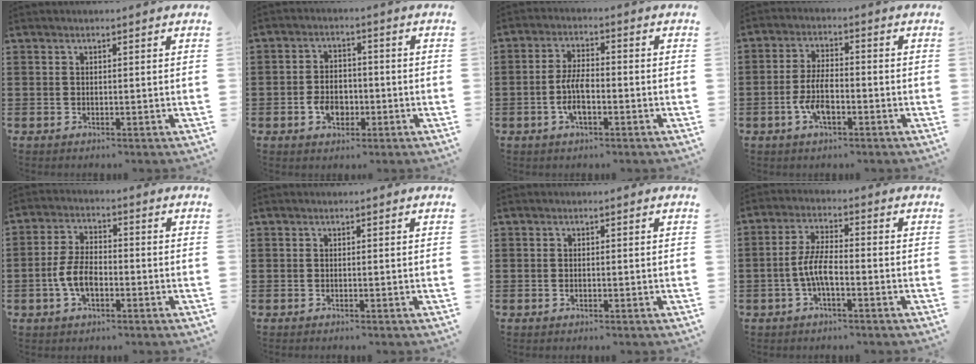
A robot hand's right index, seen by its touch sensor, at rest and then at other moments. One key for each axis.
{"total": 4.7, "fx": -1.6, "fy": 3.2, "fz": 3.0, "tx": -0.065, "ty": 0.006, "tz": -0.030}
{"total": 6.0, "fx": -1.7, "fy": 2.3, "fz": 5.2, "tx": -0.118, "ty": -0.001, "tz": -0.038}
{"total": 6.0, "fx": -2.0, "fy": 2.6, "fz": 5.0, "tx": -0.113, "ty": 0.000, "tz": -0.043}
{"total": 6.1, "fx": -1.9, "fy": 3.1, "fz": 4.9, "tx": -0.119, "ty": -0.002, "tz": -0.042}
{"total": 0.0}
{"total": 0.6, "fx": -0.2, "fy": 0.3, "fz": 0.4, "tx": -0.011, "ty": -0.002, "tz": -0.004}
{"total": 5.6, "fx": -1.8, "fy": 1.6, "fz": 5.0, "tx": -0.122, "ty": -0.007, "tz": -0.042}